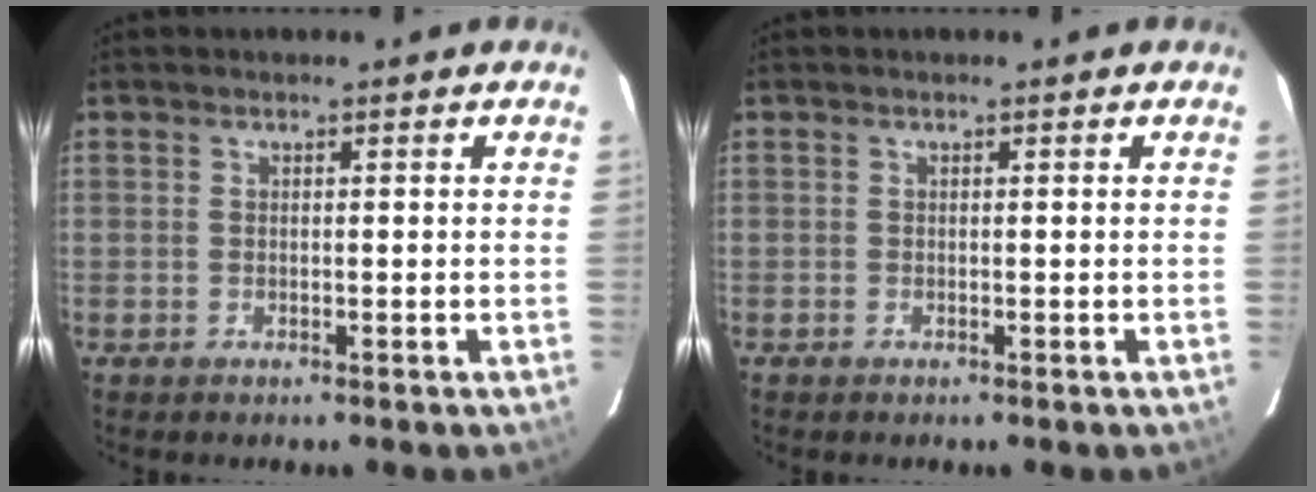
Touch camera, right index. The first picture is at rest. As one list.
[{"total": 0.0}]